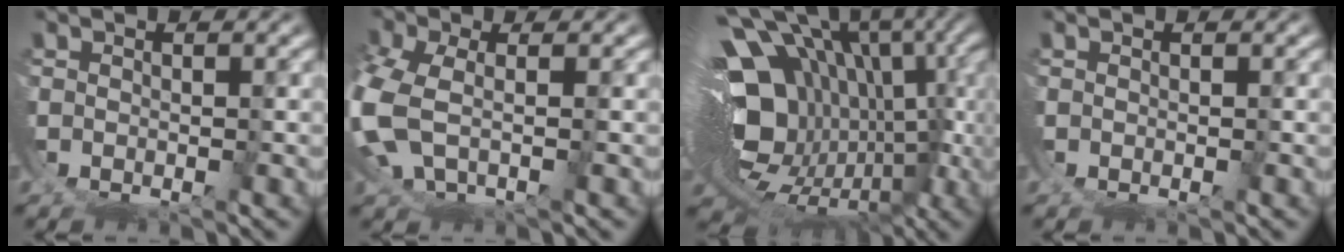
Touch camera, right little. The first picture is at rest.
{"total": 4.0, "force": [0.1, 1.9, 3.6], "torque": [-0.116, -0.013, 0.015]}
{"total": 19.6, "force": [-0.8, 13.4, 14.2], "torque": [-0.246, -0.043, 0.003]}
{"total": 0.0}